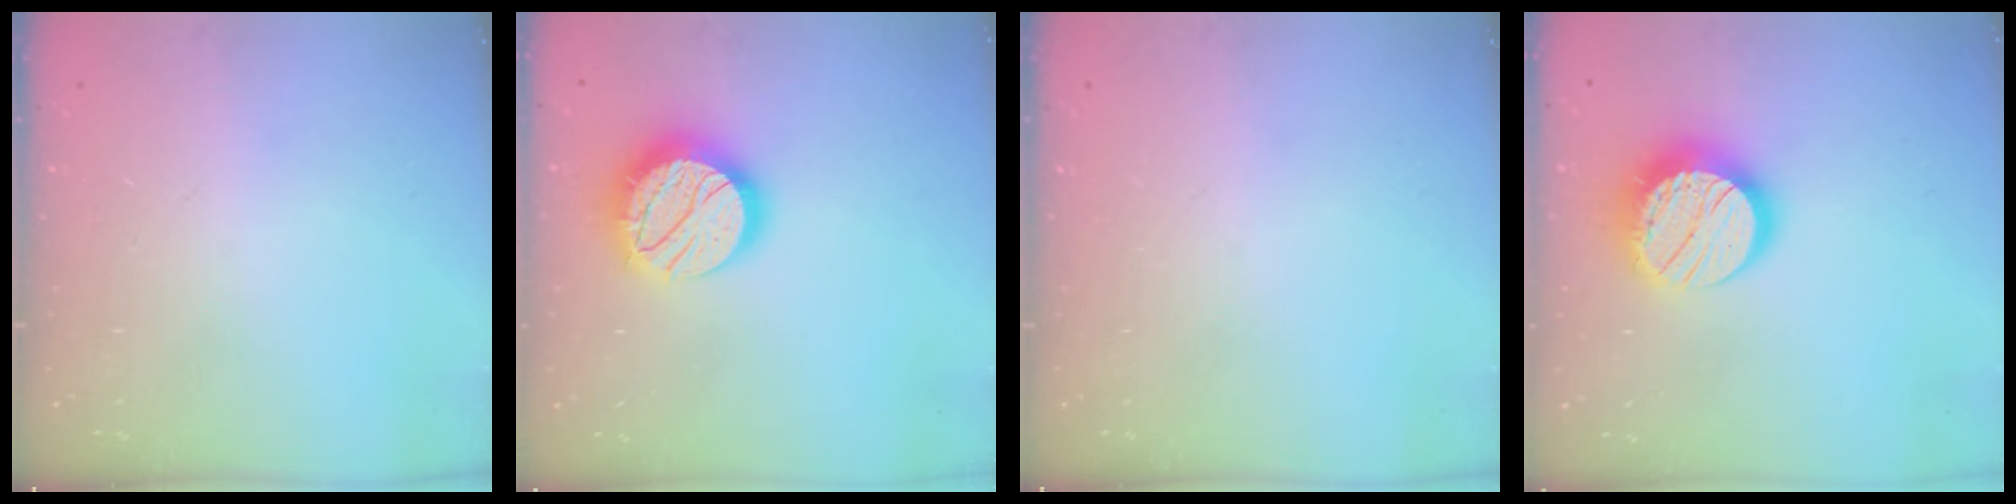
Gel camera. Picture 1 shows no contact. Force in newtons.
{"total": 16.3, "press": 16.3, "slide": 1.0}
{"total": 0.0}
{"total": 16.3, "press": 16.2, "slide": 1.1}